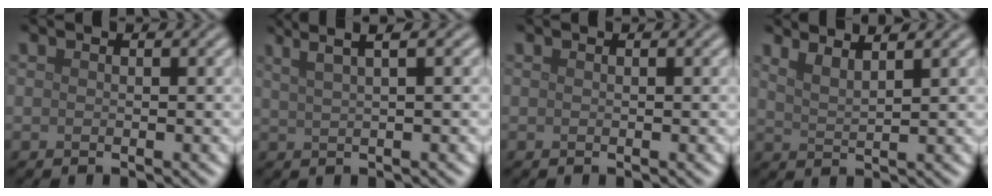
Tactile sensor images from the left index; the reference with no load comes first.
{"total": 5.0, "force": [3.4, 1.5, 3.4], "torque": [-0.042, 0.022, 0.023]}
{"total": 0.0}
{"total": 2.8, "force": [2.3, 0.6, 1.5], "torque": [-0.021, 0.008, 0.037]}